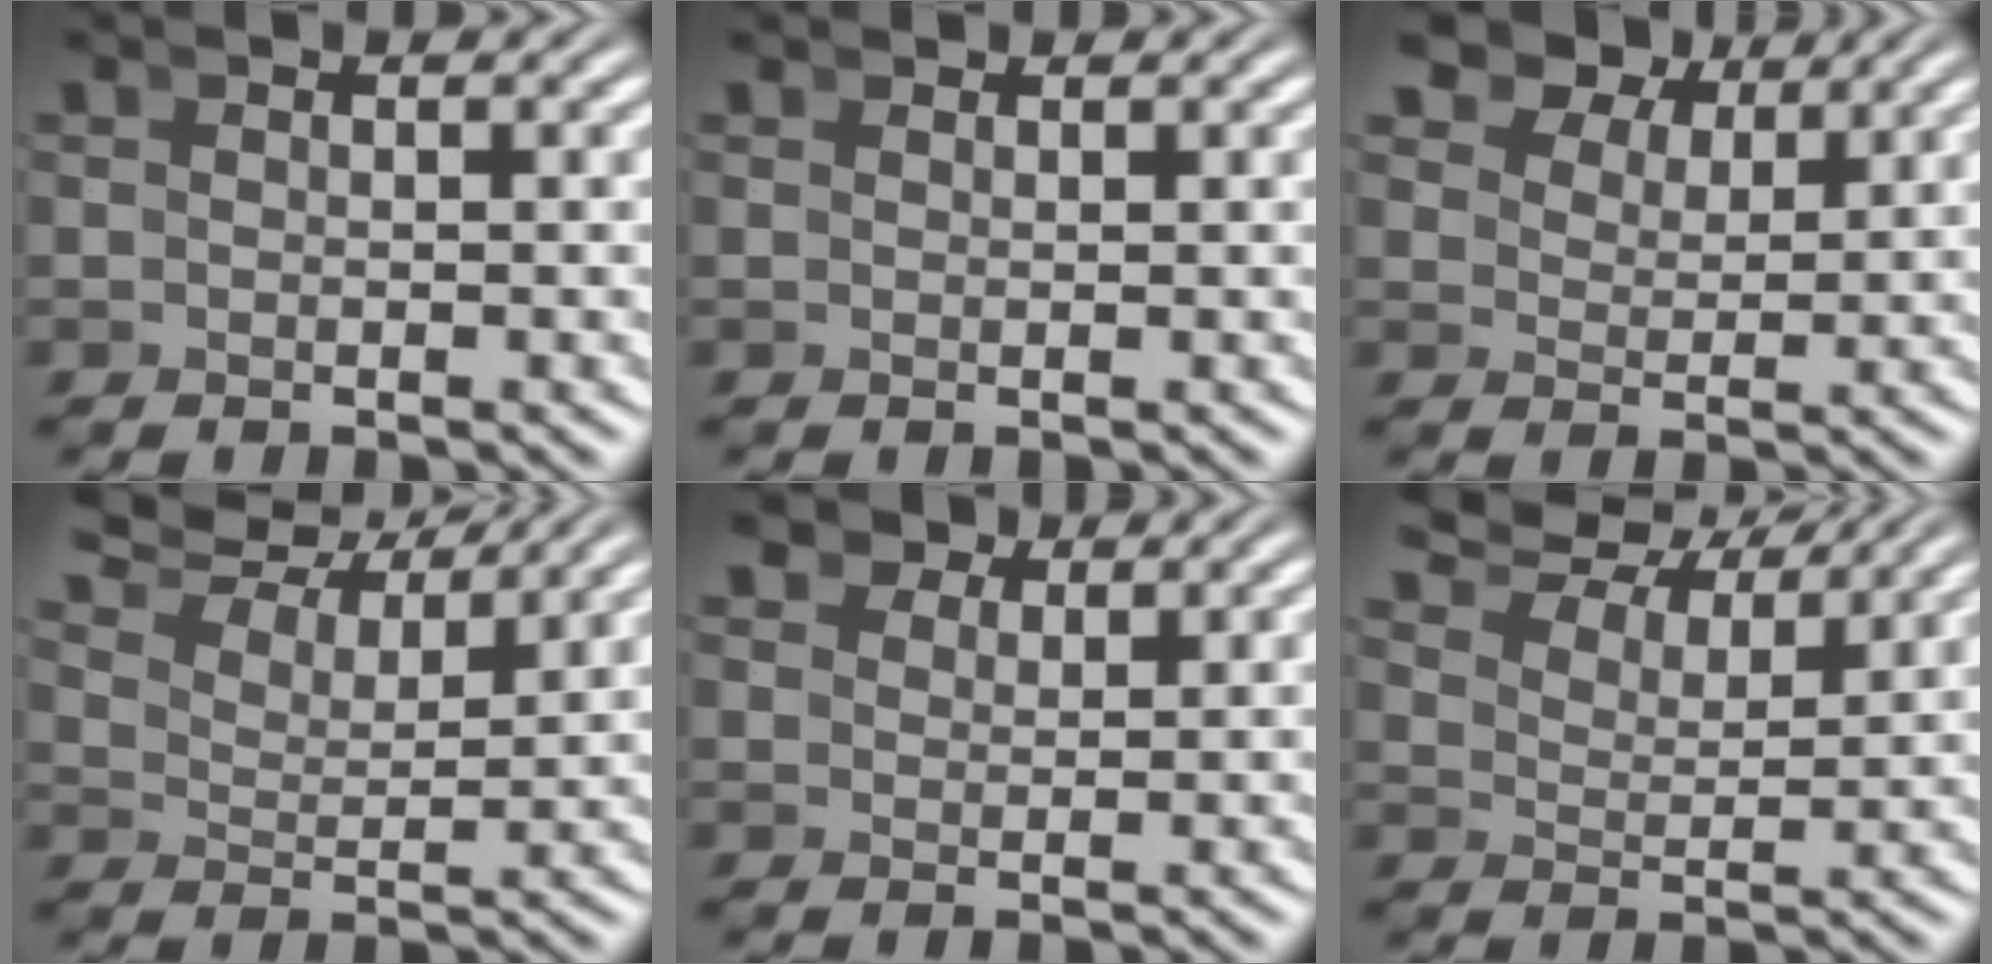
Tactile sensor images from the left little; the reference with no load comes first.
{"total": 0.8, "force": [0.8, -0.1, 0.0], "torque": [0.008, 0.003, 0.016]}
{"total": 6.2, "force": [4.7, 3.1, 2.6], "torque": [-0.039, 0.015, 0.070]}
{"total": 6.9, "force": [5.6, 2.8, 2.7], "torque": [-0.054, 0.026, 0.077]}
{"total": 2.5, "force": [2.2, 1.0, 0.6], "torque": [-0.004, 0.003, 0.037]}
{"total": 6.6, "force": [5.4, 2.8, 2.6], "torque": [-0.051, 0.023, 0.074]}